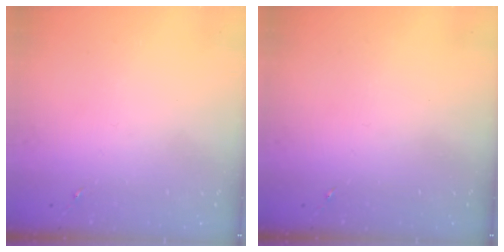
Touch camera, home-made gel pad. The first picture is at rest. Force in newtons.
{"total": 0.0}